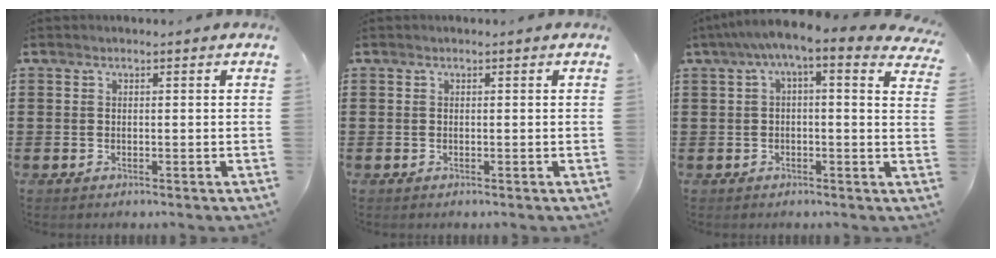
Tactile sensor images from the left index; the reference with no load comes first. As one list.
[{"total": 0.0}, {"total": 4.4, "force": [1.9, 0.5, 4.0], "torque": [-0.085, -0.016, 0.025]}]